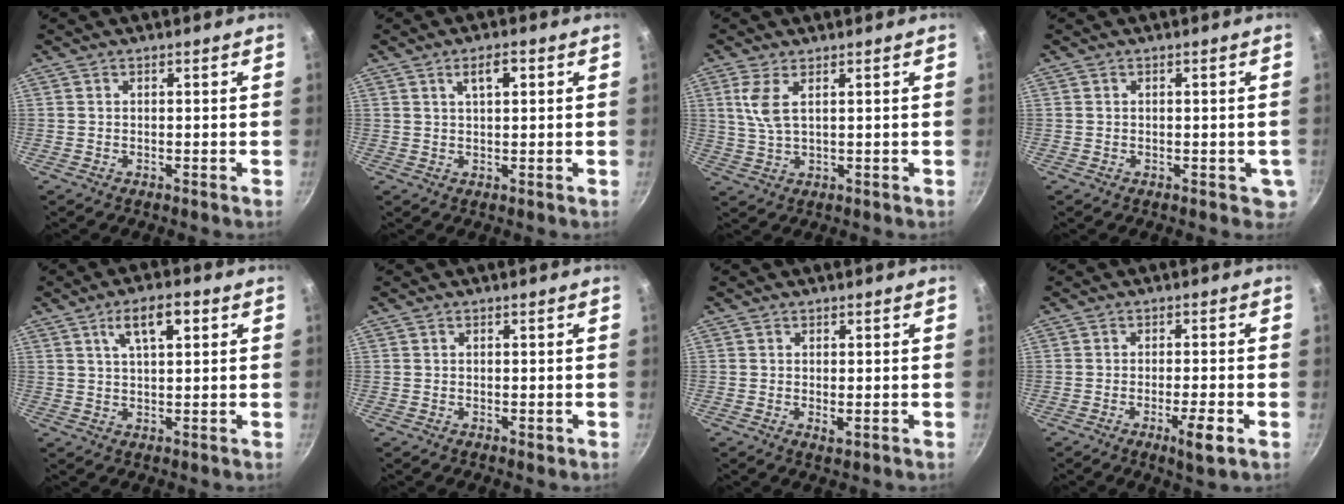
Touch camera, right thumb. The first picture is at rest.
{"total": 3.8, "force": [1.6, 1.5, 3.1], "torque": [-0.046, 0.005, 0.028]}
{"total": 5.2, "force": [2.0, 1.8, 4.4], "torque": [-0.096, -0.010, 0.043]}
{"total": 2.4, "force": [-0.1, 1.8, 1.6], "torque": [-0.014, -0.001, -0.001]}
{"total": 7.3, "force": [3.1, 2.9, 6.0], "torque": [-0.091, 0.001, 0.053]}
{"total": 0.8, "force": [0.0, 0.6, 0.5], "torque": [-0.004, 0.001, -0.001]}
{"total": 1.5, "force": [-0.1, 0.7, 1.3], "torque": [-0.025, -0.004, 0.000]}
{"total": 5.4, "force": [-2.2, 0.7, 4.9], "torque": [-0.083, 0.007, -0.031]}